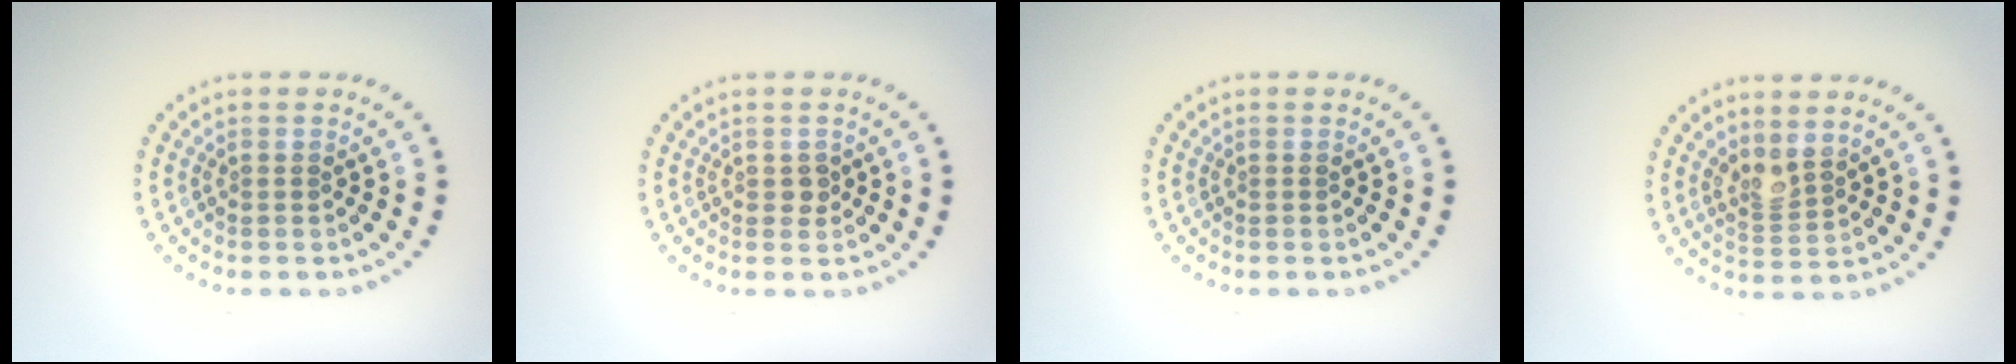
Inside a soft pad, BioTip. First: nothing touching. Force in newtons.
{"total": 0.8, "press": 0.8, "slide": 0.2}
{"total": 0.0}
{"total": 2.1, "press": 1.6, "slide": 1.3}